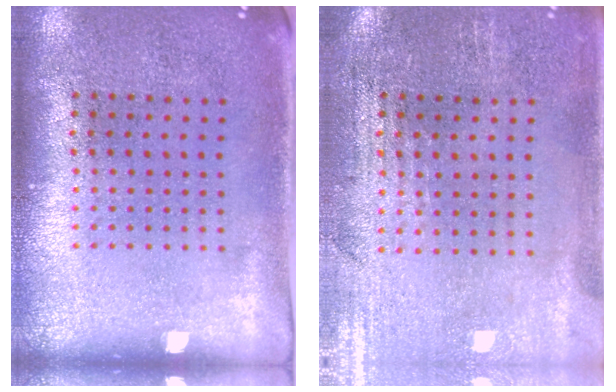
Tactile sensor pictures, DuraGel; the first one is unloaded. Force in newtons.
{"total": 0.6, "press": 0.5, "slide": 0.3}